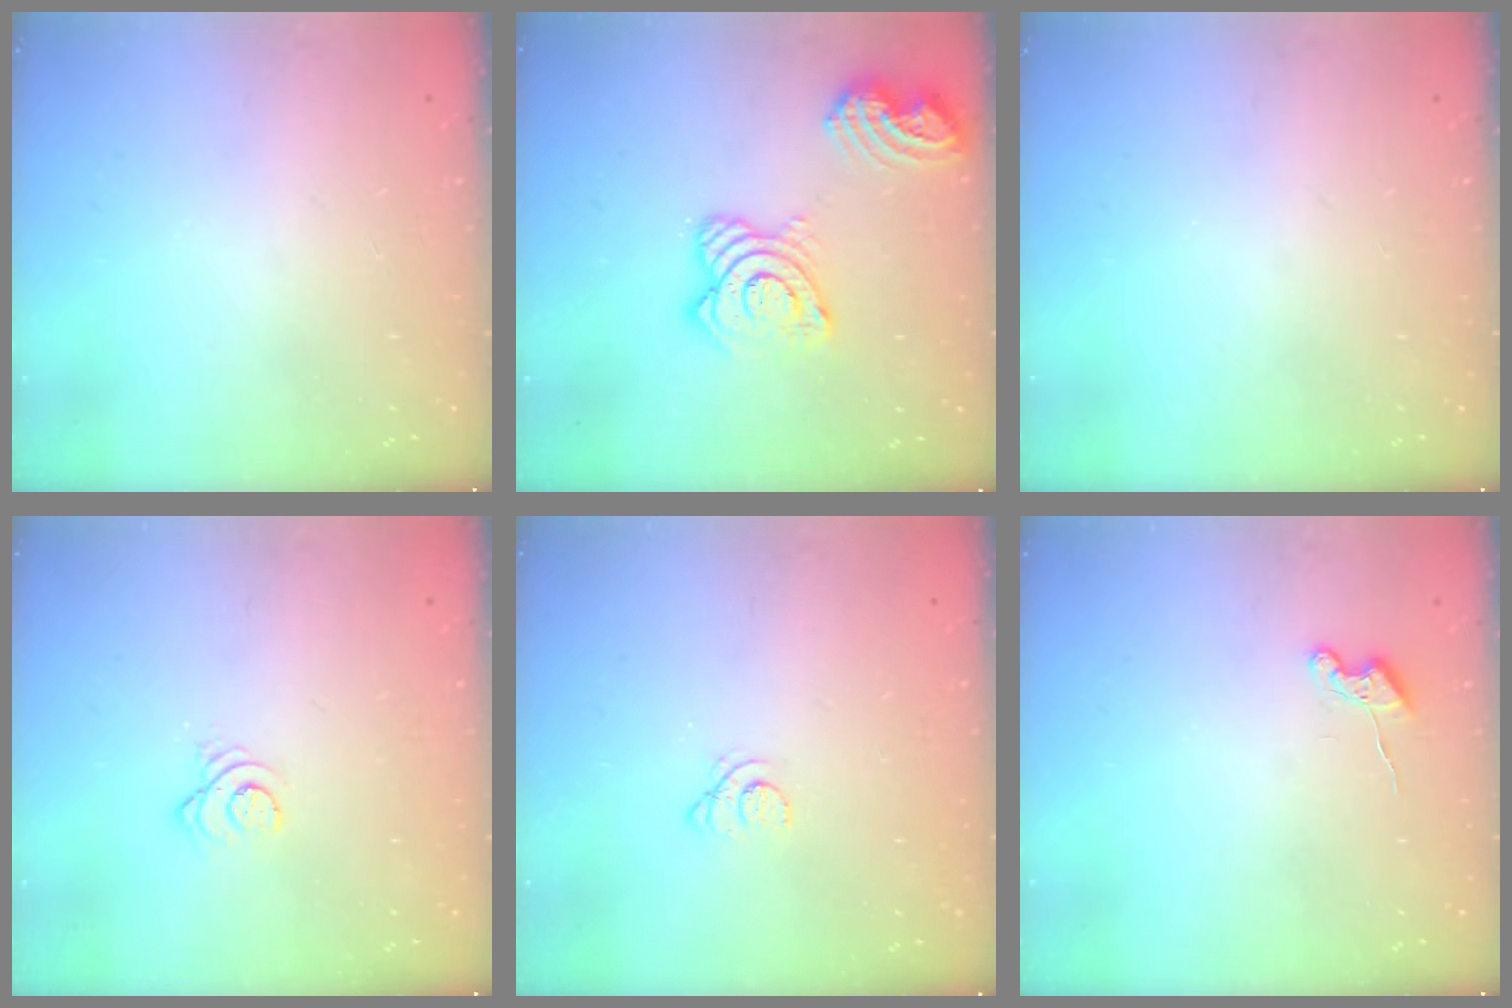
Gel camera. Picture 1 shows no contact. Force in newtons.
{"total": 17.1, "press": 17.0, "slide": 1.9}
{"total": 0.0}
{"total": 3.0, "press": 3.0, "slide": 0.3}
{"total": 1.5, "press": 1.5, "slide": 0.2}
{"total": 4.7, "press": 4.6, "slide": 0.6}